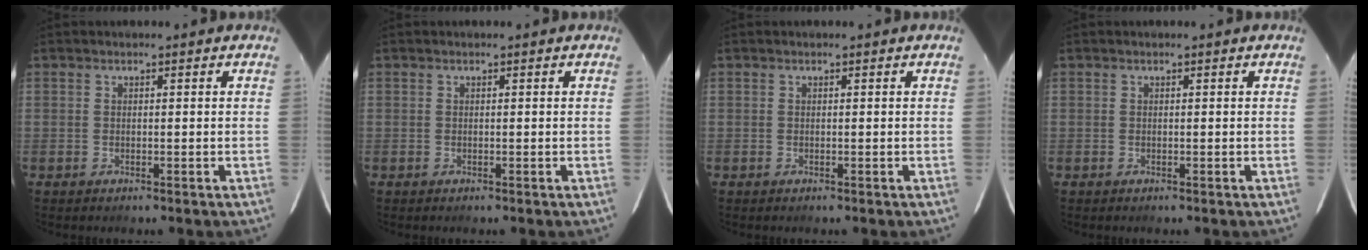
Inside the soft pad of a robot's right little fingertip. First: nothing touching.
{"total": 0.0}
{"total": 0.0}
{"total": 0.0}